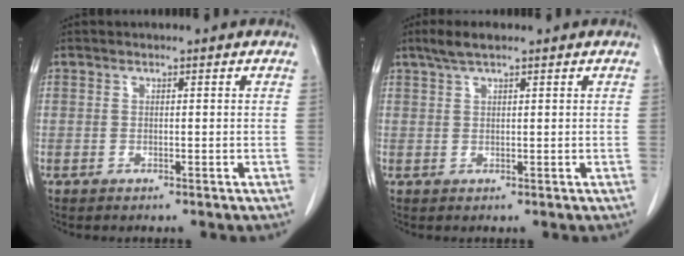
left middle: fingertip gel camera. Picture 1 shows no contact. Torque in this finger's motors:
{"motor_torque": [0.28, -0.05, 0.01, 0.01]}